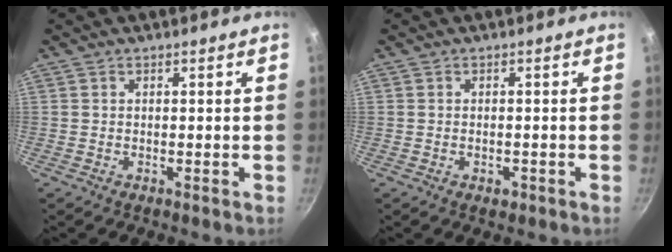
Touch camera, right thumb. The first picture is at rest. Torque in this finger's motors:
{"motor_torque": [-0.83, 0.14, 0.21, -0.03, 0.05]}